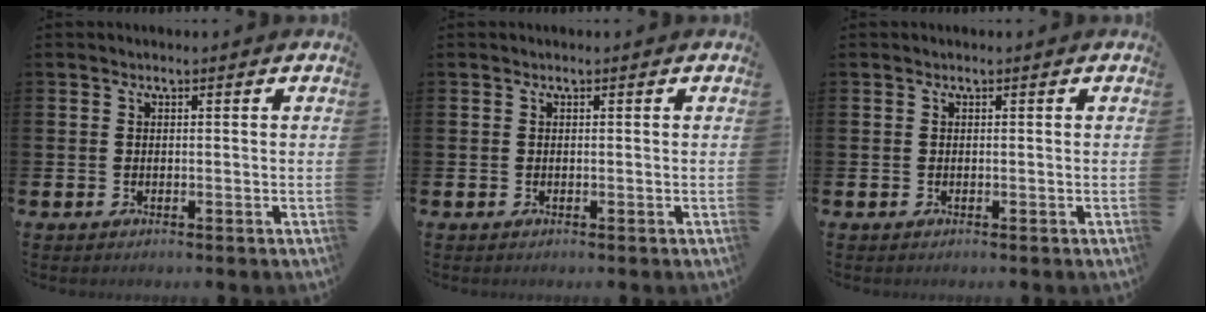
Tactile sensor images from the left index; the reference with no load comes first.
{"total": 0.0}
{"total": 0.0}